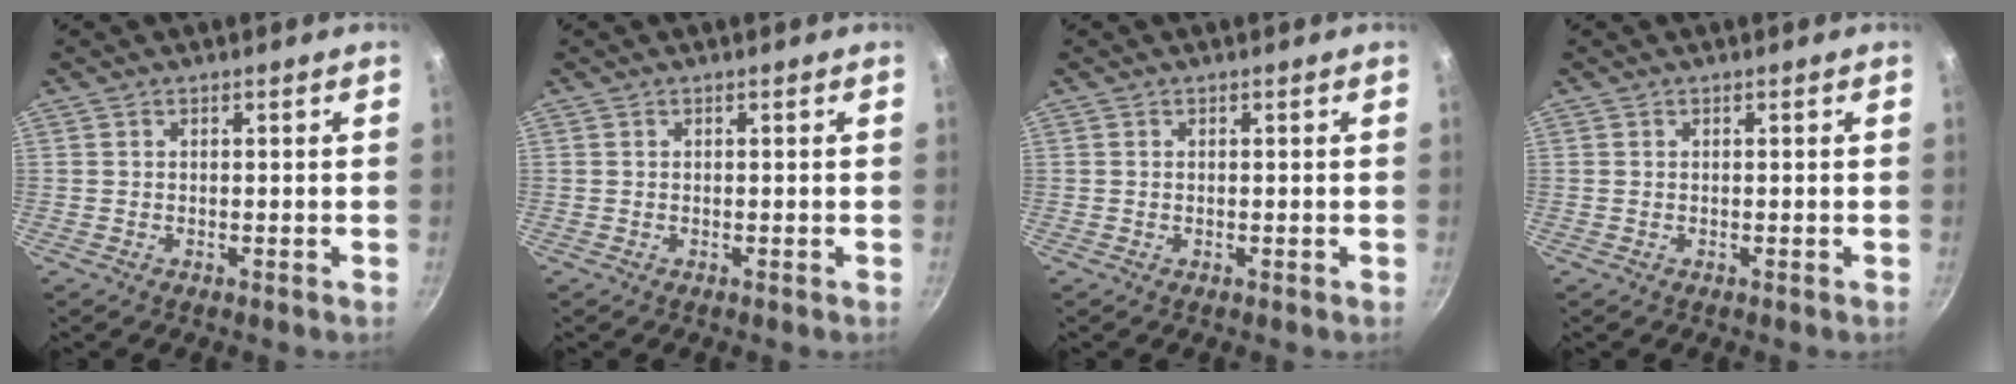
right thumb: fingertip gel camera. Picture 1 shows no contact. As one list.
[{"total": 0.0}, {"total": 0.0}, {"total": 0.0}]